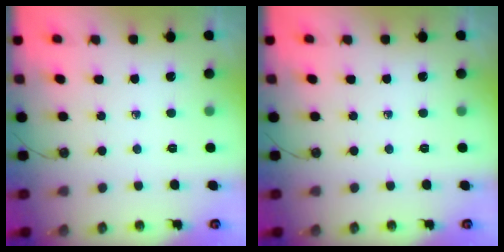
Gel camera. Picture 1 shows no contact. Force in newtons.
{"total": 0.0}